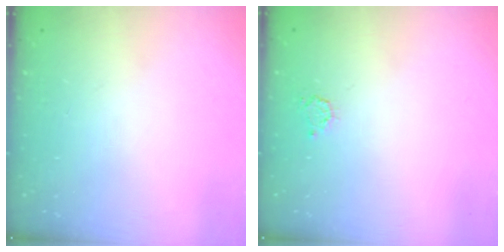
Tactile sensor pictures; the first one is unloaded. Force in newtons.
{"total": 3.0, "press": 3.0, "slide": 0.4}